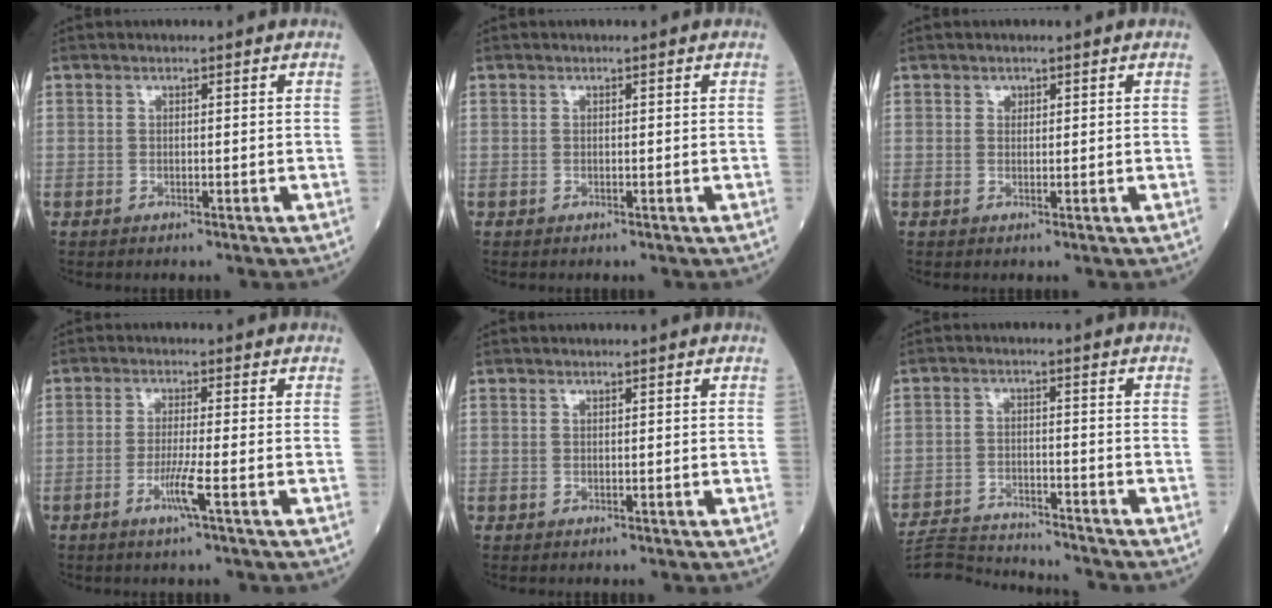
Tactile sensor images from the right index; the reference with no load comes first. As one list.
[{"total": 0.0}, {"total": 0.7, "force": [0.4, 0.6, 0.2], "torque": [0.003, -0.002, 0.004]}, {"total": 3.9, "force": [-1.6, -0.6, 3.5], "torque": [-0.071, -0.009, -0.035]}, {"total": 0.0}, {"total": 10.4, "force": [-10.2, -0.2, 2.0], "torque": [-0.036, -0.001, -0.167]}]